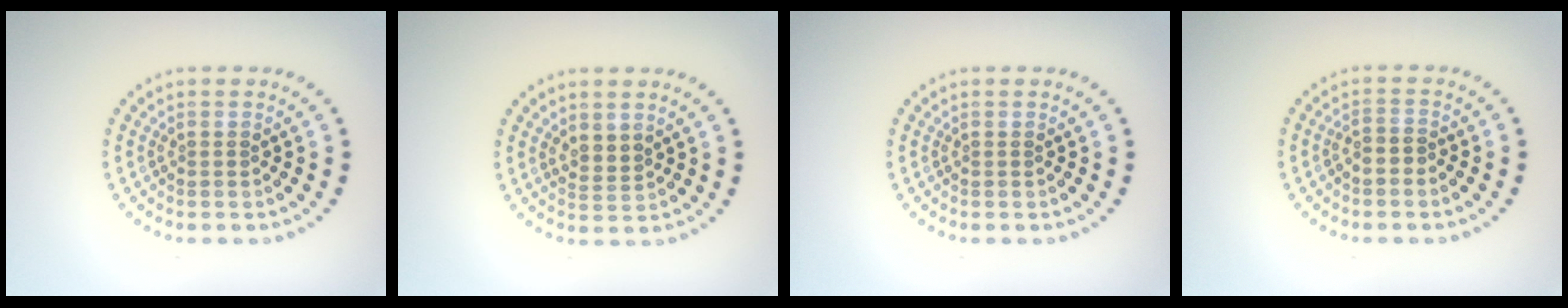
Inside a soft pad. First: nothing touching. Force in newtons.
{"total": 1.6, "press": 1.3, "slide": 1.0}
{"total": 0.0}
{"total": 1.7, "press": 1.4, "slide": 1.0}